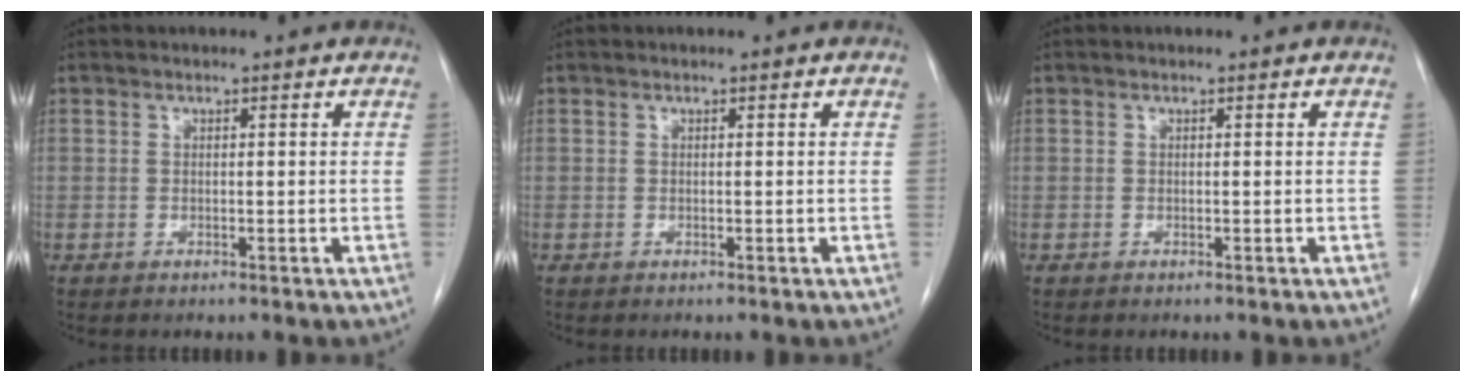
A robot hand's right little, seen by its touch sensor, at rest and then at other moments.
{"total": 0.0}
{"total": 0.0}